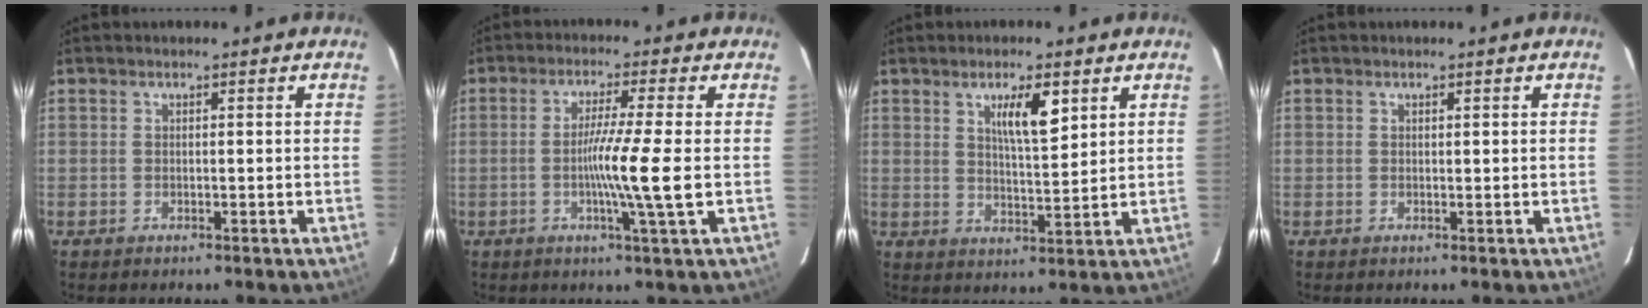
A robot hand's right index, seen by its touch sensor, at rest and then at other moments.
{"total": 7.6, "force": [-1.0, -1.6, 7.4], "torque": [-0.135, -0.017, -0.021]}
{"total": 6.4, "force": [3.1, 1.2, 5.4], "torque": [-0.093, -0.002, 0.055]}
{"total": 0.0}